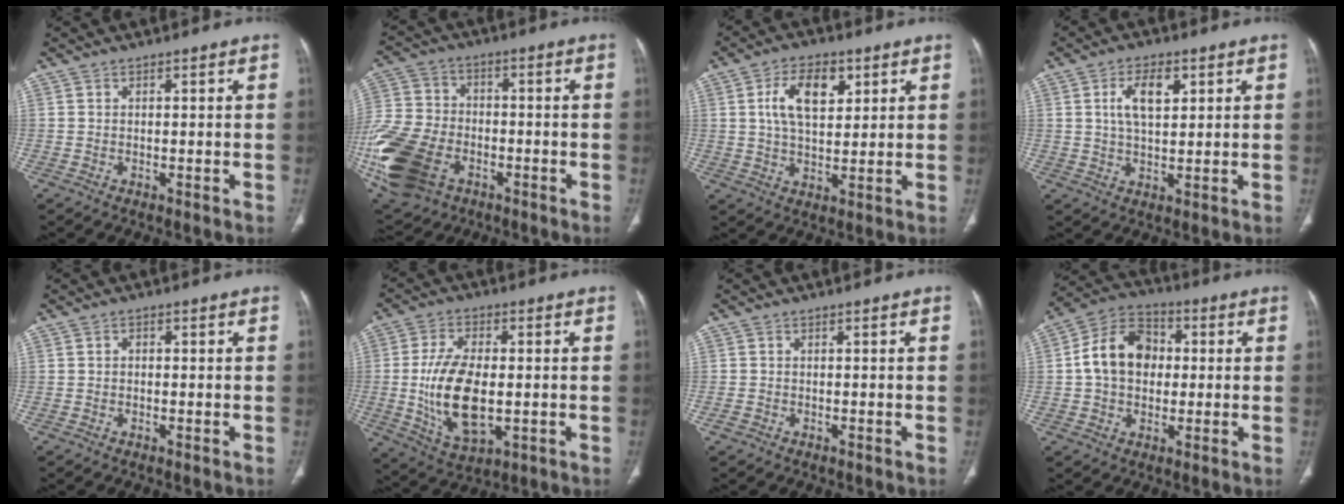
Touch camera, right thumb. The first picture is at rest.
{"total": 24.9, "force": [-8.9, 17.4, 15.4], "torque": [-0.393, 0.006, -0.151]}
{"total": 9.8, "force": [3.3, 5.5, 7.4], "torque": [-0.112, -0.007, 0.058]}
{"total": 7.0, "force": [2.3, 3.6, 5.5], "torque": [-0.094, -0.004, 0.043]}
{"total": 0.9, "force": [-0.1, 0.7, 0.6], "torque": [-0.005, 0.003, -0.006]}
{"total": 14.8, "force": [-1.4, 7.8, 12.5], "torque": [-0.237, -0.006, -0.015]}
{"total": 1.1, "force": [-0.6, 0.8, 0.3], "torque": [-0.012, 0.002, -0.013]}
{"total": 12.8, "force": [0.9, 9.7, 8.4], "torque": [-0.127, 0.027, 0.006]}